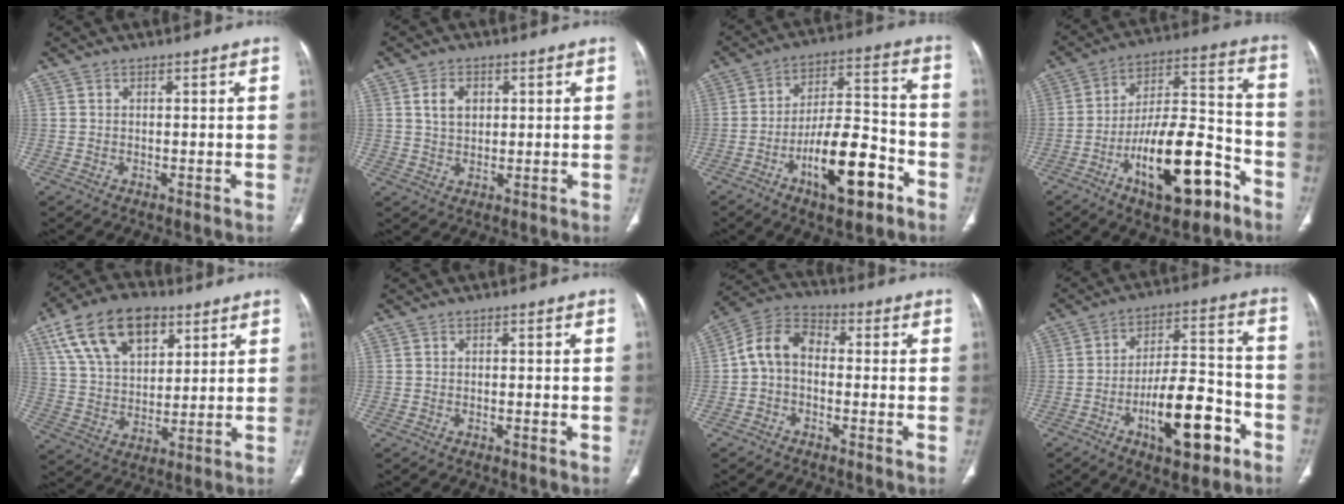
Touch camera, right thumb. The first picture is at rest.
{"total": 4.6, "force": [1.5, 3.2, 2.9], "torque": [-0.037, -0.005, 0.029]}
{"total": 16.0, "force": [-7.6, 6.1, 12.7], "torque": [-0.189, 0.054, -0.121]}
{"total": 19.8, "force": [-9.7, 7.7, 15.5], "torque": [-0.240, 0.072, -0.153]}
{"total": 17.5, "force": [8.7, 10.2, 11.2], "torque": [-0.173, -0.017, 0.160]}
{"total": 0.8, "force": [-0.2, 0.2, 0.8], "torque": [-0.013, 0.000, -0.003]}
{"total": 8.3, "force": [-0.5, 5.8, 5.9], "torque": [-0.095, 0.029, -0.028]}
{"total": 15.8, "force": [-7.0, 6.4, 12.6], "torque": [-0.177, 0.049, -0.107]}